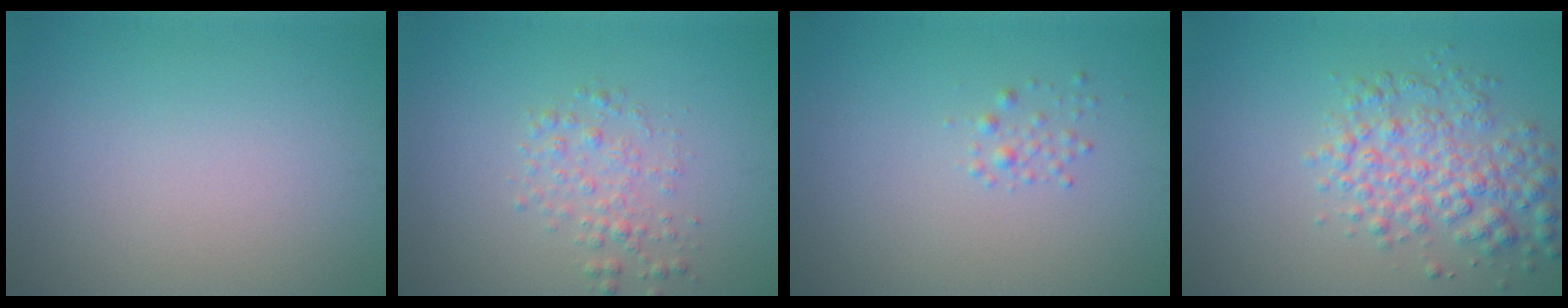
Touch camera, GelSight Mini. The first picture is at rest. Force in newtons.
{"total": 1.9, "press": 1.9, "slide": 0.0}
{"total": 0.9, "press": 0.9, "slide": 0.1}
{"total": 4.5, "press": 4.5, "slide": 0.1}